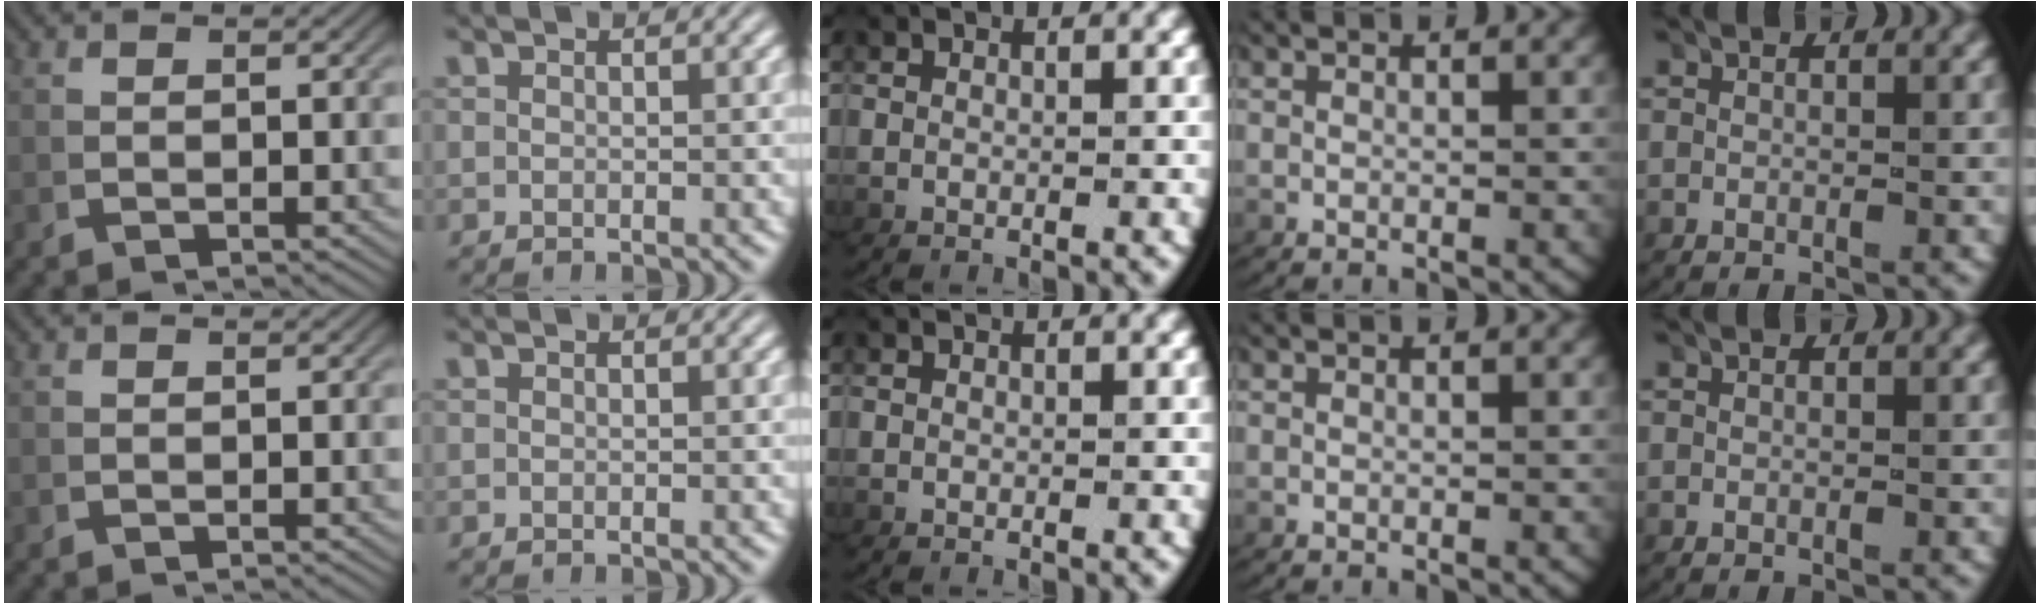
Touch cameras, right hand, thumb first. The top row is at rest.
{}